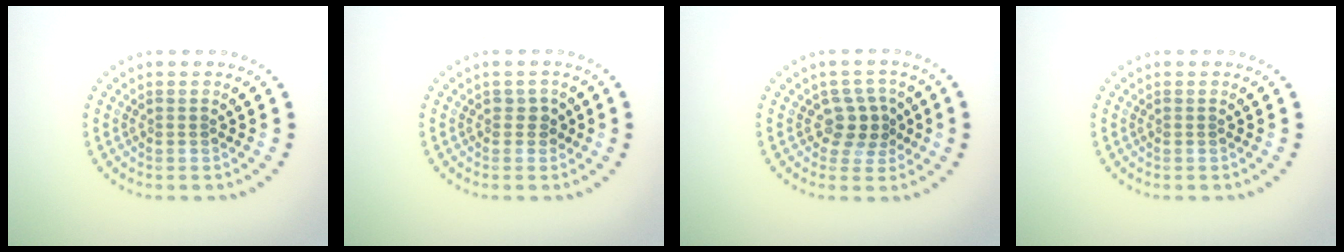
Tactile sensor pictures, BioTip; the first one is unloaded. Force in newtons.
{"total": 1.1, "press": 1.0, "slide": 0.6}
{"total": 2.4, "press": 2.0, "slide": 1.2}
{"total": 0.0}